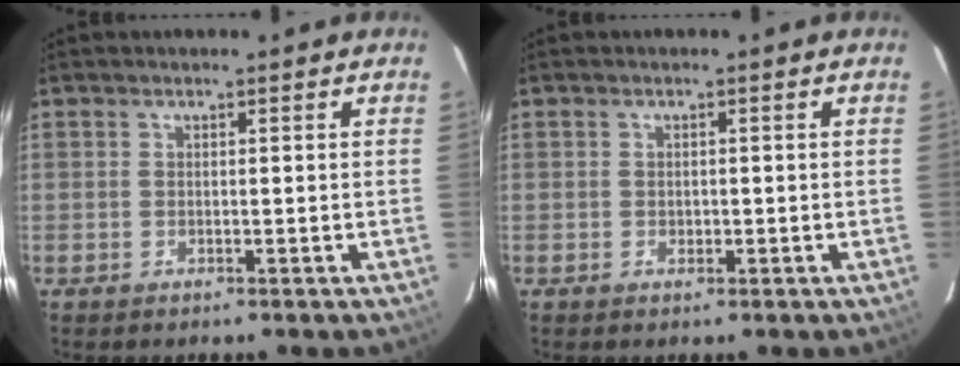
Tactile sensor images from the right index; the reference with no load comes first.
{"total": 1.0, "force": [-0.3, 0.9, 0.4], "torque": [-0.004, -0.001, -0.004]}